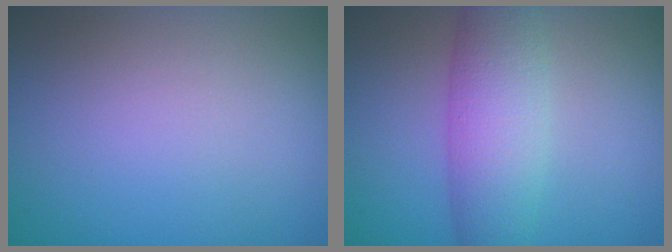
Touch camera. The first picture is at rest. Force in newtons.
{"total": 6.0, "press": 6.0, "slide": 0.1}